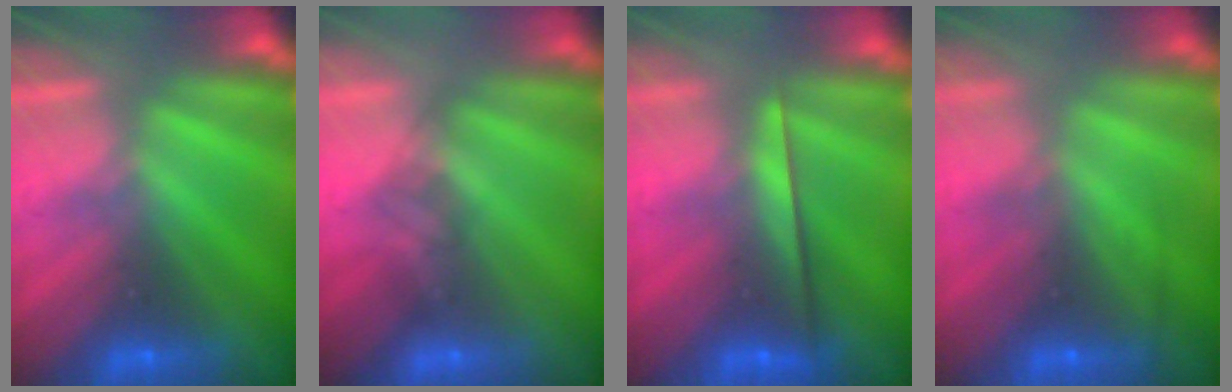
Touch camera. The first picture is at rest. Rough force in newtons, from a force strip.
{"total": 1.6}
{"total": 2.3}
{"total": 2.2}